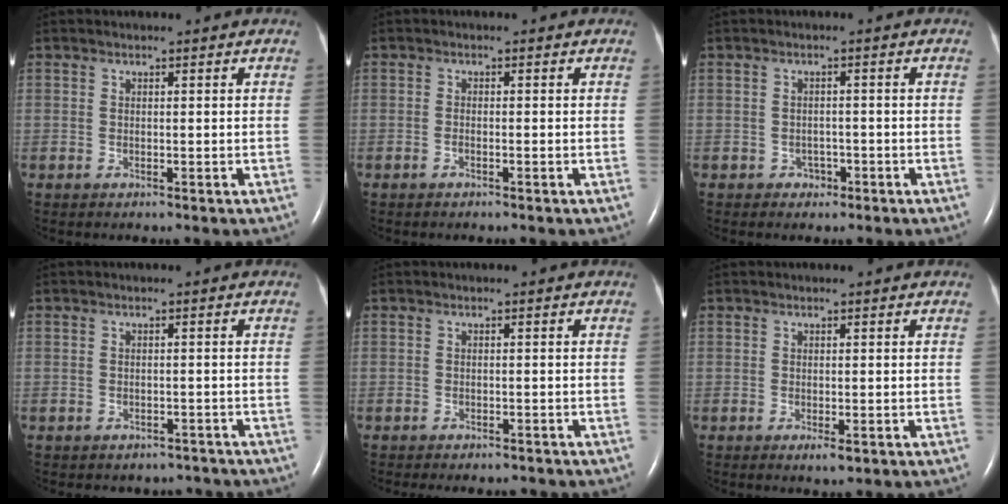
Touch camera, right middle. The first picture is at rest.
{"total": 0.8, "force": [-0.5, 0.1, 0.6], "torque": [-0.014, 0.000, -0.010]}
{"total": 1.7, "force": [-0.9, 1.3, 0.3], "torque": [0.000, 0.007, -0.012]}
{"total": 4.7, "force": [-4.1, 2.2, 0.2], "torque": [-0.005, 0.013, -0.043]}
{"total": 5.4, "force": [-5.0, 1.4, 1.7], "torque": [-0.017, -0.005, -0.060]}
{"total": 1.5, "force": [-0.7, 0.4, 1.2], "torque": [-0.021, -0.004, -0.009]}